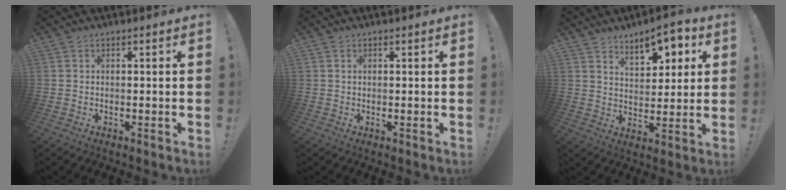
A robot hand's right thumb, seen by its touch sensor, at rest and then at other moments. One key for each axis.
{"total": 0.6, "fx": 0.3, "fy": 0.4, "fz": 0.4, "tx": -0.011, "ty": 0.003, "tz": 0.005}
{"total": 10.0, "fx": 6.0, "fy": 4.8, "fz": 6.5, "tx": -0.076, "ty": -0.034, "tz": 0.103}